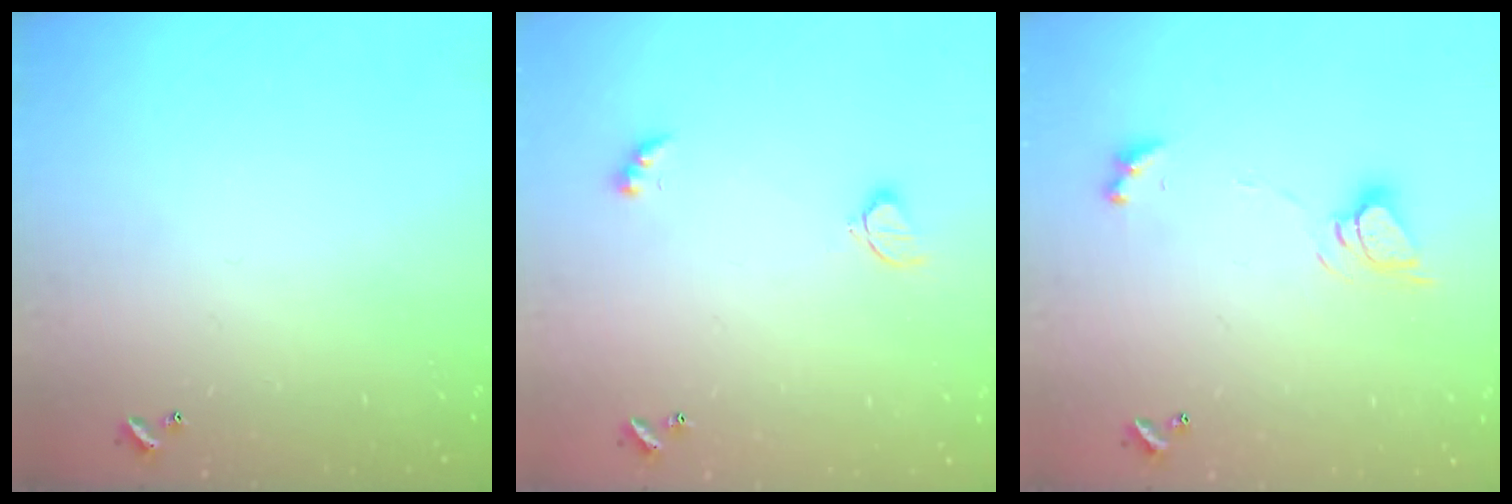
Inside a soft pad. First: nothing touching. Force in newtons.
{"total": 2.6, "press": 2.6, "slide": 0.5}
{"total": 5.0, "press": 5.0, "slide": 0.3}